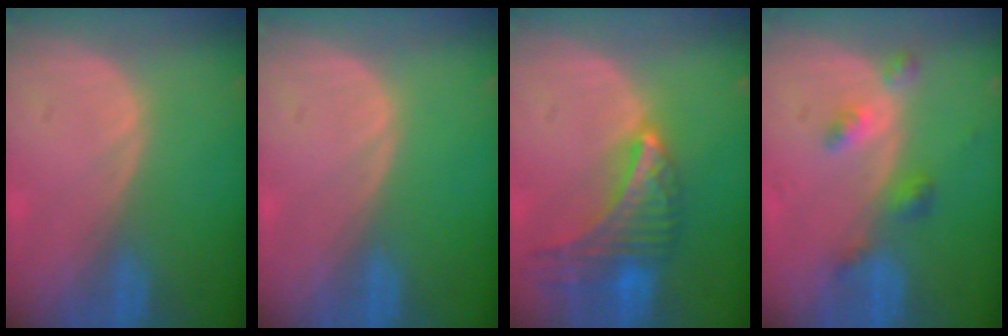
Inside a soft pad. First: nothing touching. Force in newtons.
{"total": 0.0}
{"total": 9.1, "press": 8.1, "slide": 4.2}
{"total": 4.2, "press": 3.9, "slide": 1.6}